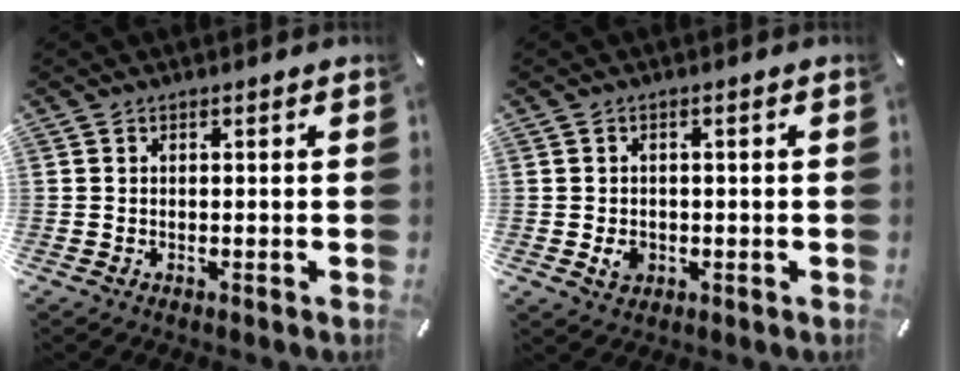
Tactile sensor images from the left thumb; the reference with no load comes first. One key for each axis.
{"total": 3.0, "fx": -0.6, "fy": 2.5, "fz": 1.7, "tx": -0.022, "ty": 0.001, "tz": -0.011}